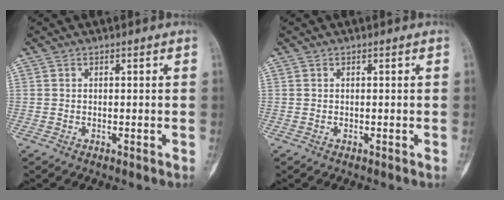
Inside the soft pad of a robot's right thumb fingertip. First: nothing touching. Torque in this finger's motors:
{"motor_torque": [-0.10, 0.10, 0.00, 0.00, 0.00]}